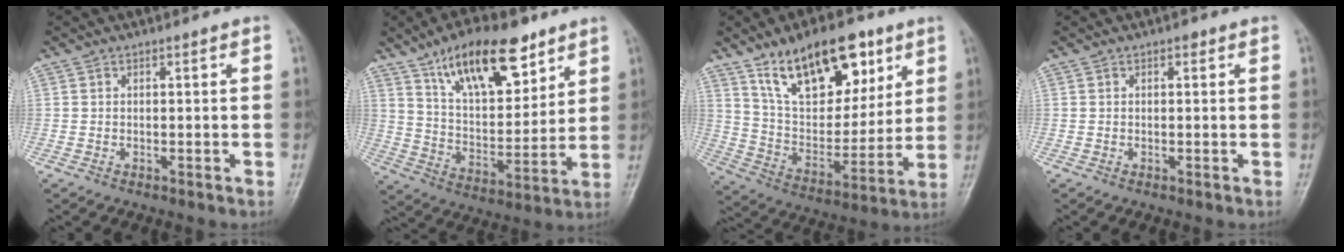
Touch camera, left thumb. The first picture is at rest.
{"total": 18.4, "force": [11.3, 7.8, 12.2], "torque": [-0.158, -0.051, 0.198]}
{"total": 20.7, "force": [11.9, 10.4, 13.4], "torque": [-0.162, -0.048, 0.211]}
{"total": 0.7, "force": [0.3, 0.5, 0.4], "torque": [0.000, 0.001, 0.001]}